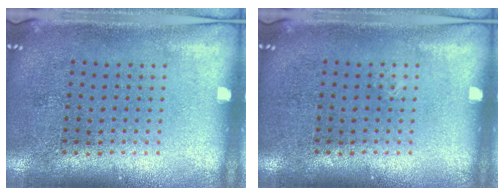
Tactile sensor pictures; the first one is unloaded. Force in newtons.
{"total": 0.0}